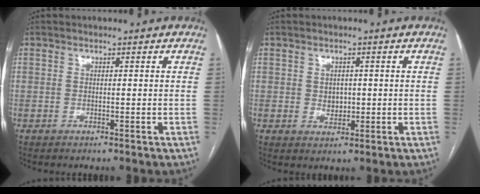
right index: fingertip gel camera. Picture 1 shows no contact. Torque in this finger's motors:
{"motor_torque": [0.22, 0.03, 0.03, 0.00]}